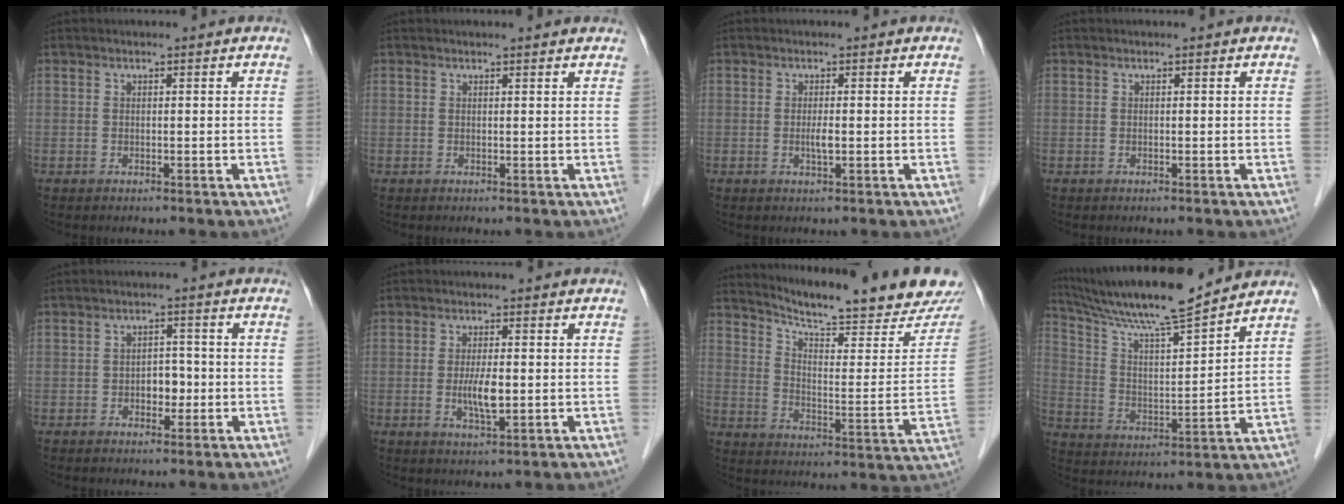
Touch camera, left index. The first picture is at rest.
{"total": 2.5, "force": [2.4, 0.1, 0.6], "torque": [-0.013, 0.007, 0.021]}
{"total": 1.4, "force": [-0.2, 0.2, 1.4], "torque": [-0.028, -0.002, -0.002]}
{"total": 0.0}
{"total": 3.0, "force": [-0.9, 1.9, 2.2], "torque": [-0.027, 0.006, -0.012]}
{"total": 4.2, "force": [-0.4, 0.9, 4.0], "torque": [-0.082, -0.006, -0.006]}
{"total": 20.7, "force": [19.0, 1.2, 8.2], "torque": [-0.126, -0.060, 0.257]}
{"total": 15.9, "force": [14.2, 0.0, 7.2], "torque": [-0.137, 0.007, 0.245]}